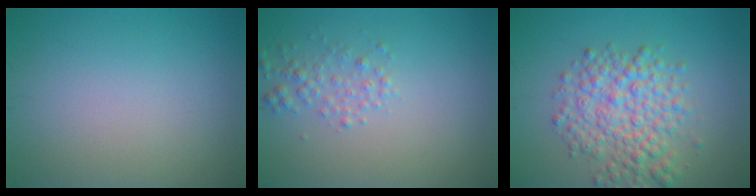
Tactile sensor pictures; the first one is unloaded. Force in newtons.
{"total": 1.9, "press": 1.9, "slide": 0.1}
{"total": 5.7, "press": 5.7, "slide": 0.1}